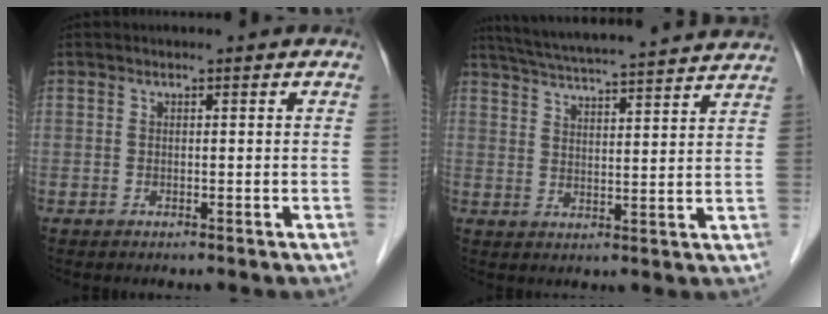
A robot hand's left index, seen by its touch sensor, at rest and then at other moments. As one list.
[{"total": 20.9, "force": [19.2, 0.3, 8.3], "torque": [-0.145, 0.014, 0.261]}]